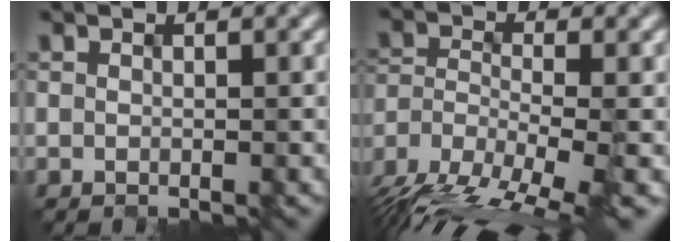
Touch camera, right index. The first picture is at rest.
{"total": 11.5, "force": [-8.2, 4.4, 6.7], "torque": [-0.132, -0.013, -0.127]}